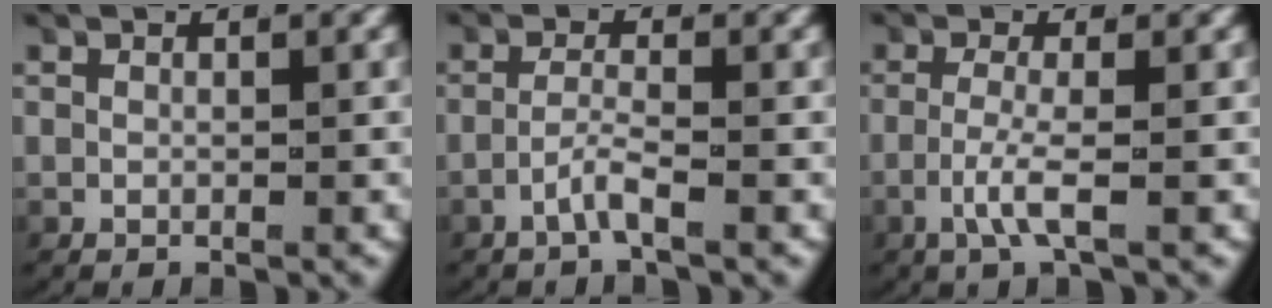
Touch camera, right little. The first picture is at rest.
{"total": 1.9, "force": [-1.3, -0.1, 1.4], "torque": [-0.036, -0.004, -0.024]}
{"total": 2.5, "force": [-0.7, 0.3, 2.4], "torque": [-0.061, -0.010, -0.012]}